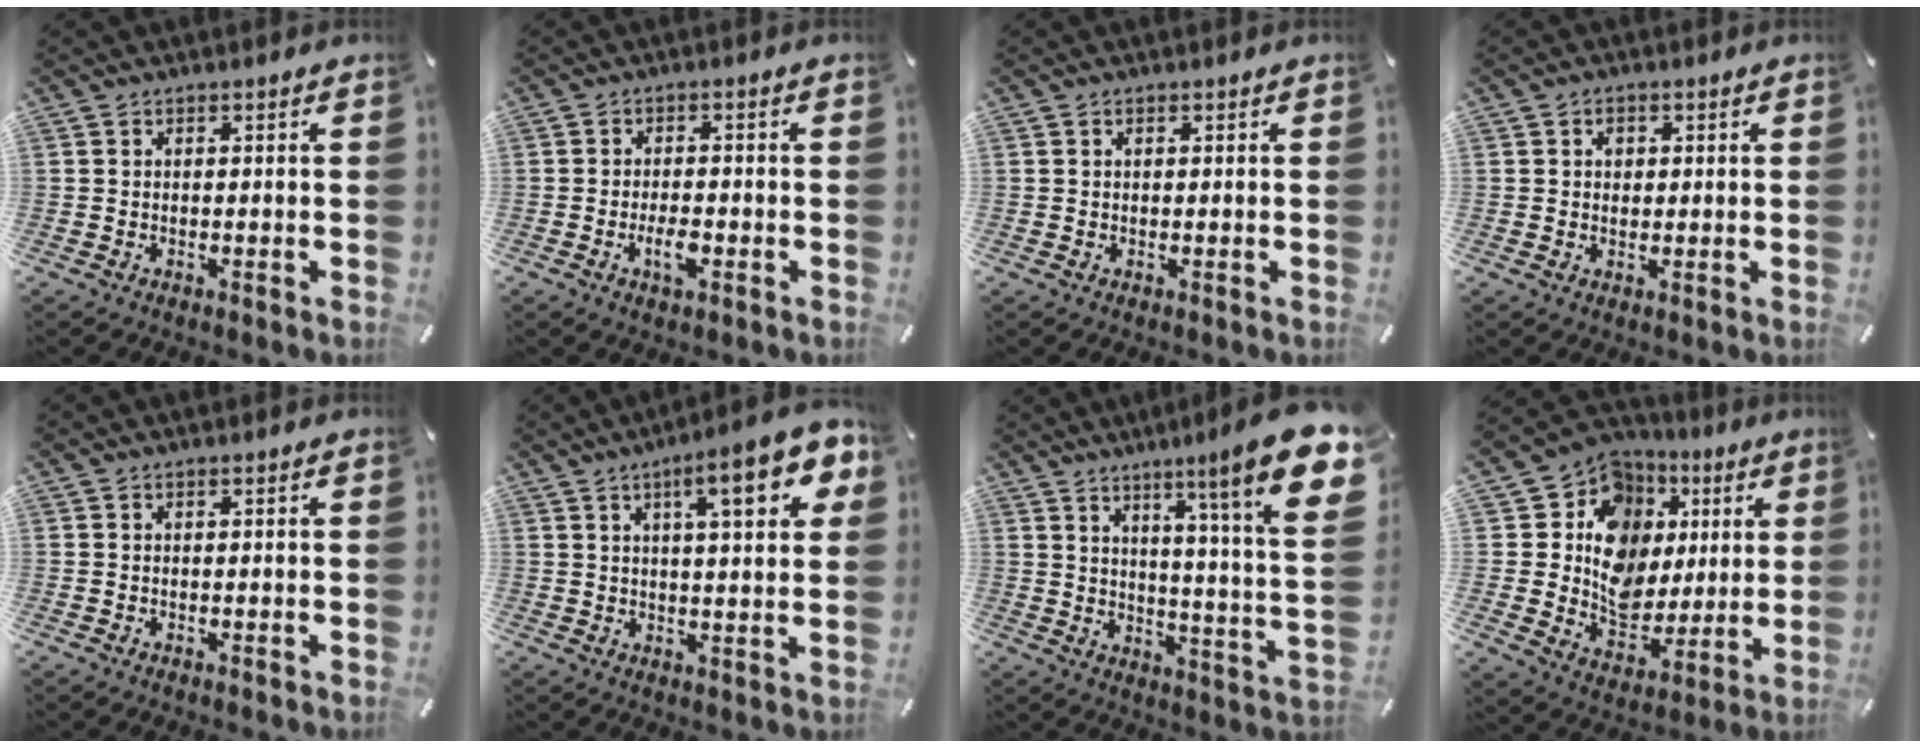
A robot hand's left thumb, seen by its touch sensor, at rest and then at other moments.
{"total": 4.4, "force": [-1.7, 1.9, 3.5], "torque": [-0.071, 0.004, -0.030]}
{"total": 0.6, "force": [0.2, 0.3, 0.5], "torque": [-0.009, 0.002, 0.004]}
{"total": 2.2, "force": [0.4, 1.9, 1.0], "torque": [-0.007, 0.001, 0.002]}
{"total": 0.0}
{"total": 13.7, "force": [6.2, 3.4, 11.7], "torque": [-0.164, -0.018, 0.091]}
{"total": 18.8, "force": [10.1, 1.6, 15.7], "torque": [-0.234, -0.078, 0.144]}
{"total": 13.8, "force": [2.8, 12.3, 5.4], "torque": [-0.086, -0.033, 0.058]}